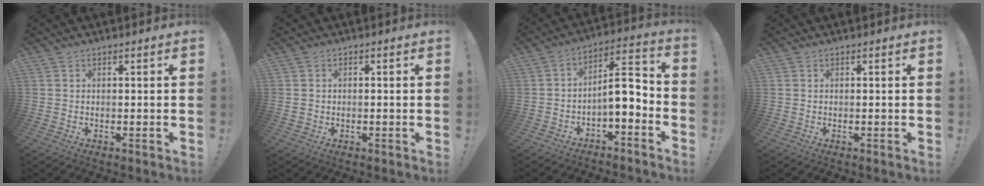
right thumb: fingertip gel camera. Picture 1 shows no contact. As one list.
[{"total": 2.2, "force": [-0.2, 2.0, 0.9], "torque": [-0.016, 0.004, -0.001]}, {"total": 8.8, "force": [-2.7, 3.5, 7.6], "torque": [-0.113, 0.014, -0.049]}, {"total": 0.0}]